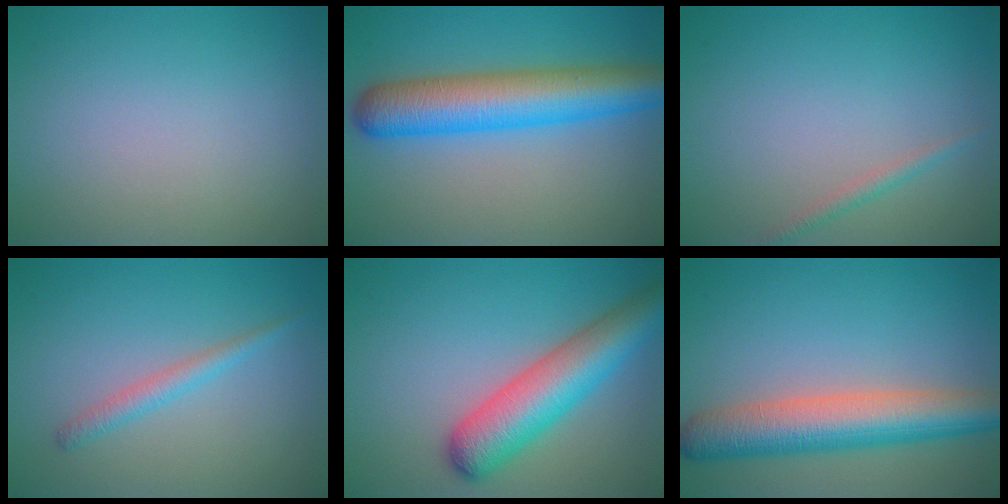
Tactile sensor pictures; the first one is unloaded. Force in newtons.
{"total": 8.4, "press": 8.4, "slide": 0.2}
{"total": 1.1, "press": 1.1, "slide": 0.0}
{"total": 1.7, "press": 1.7, "slide": 0.1}
{"total": 7.4, "press": 7.4, "slide": 0.3}
{"total": 7.6, "press": 7.6, "slide": 0.4}